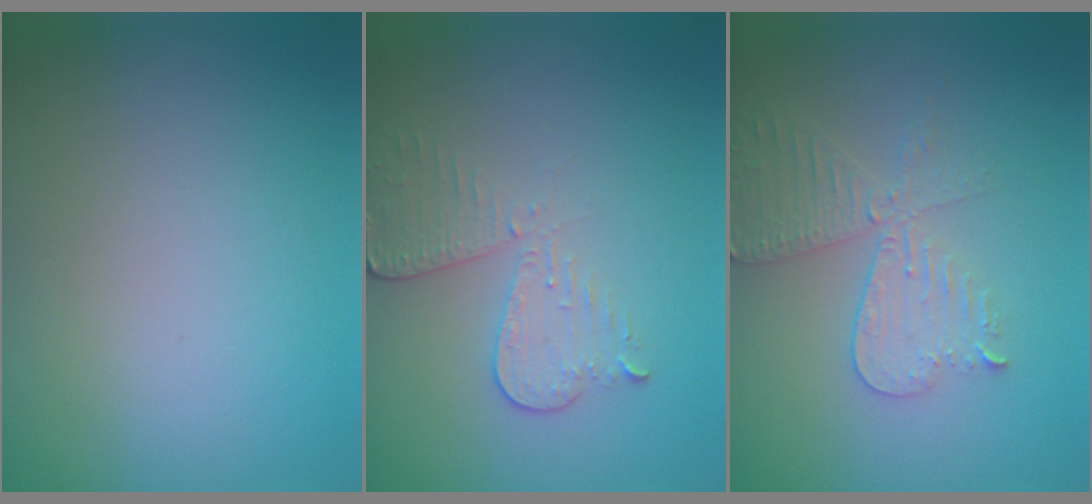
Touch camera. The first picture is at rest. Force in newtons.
{"total": 3.2, "press": 2.9, "slide": 1.3}
{"total": 4.4, "press": 3.8, "slide": 2.2}